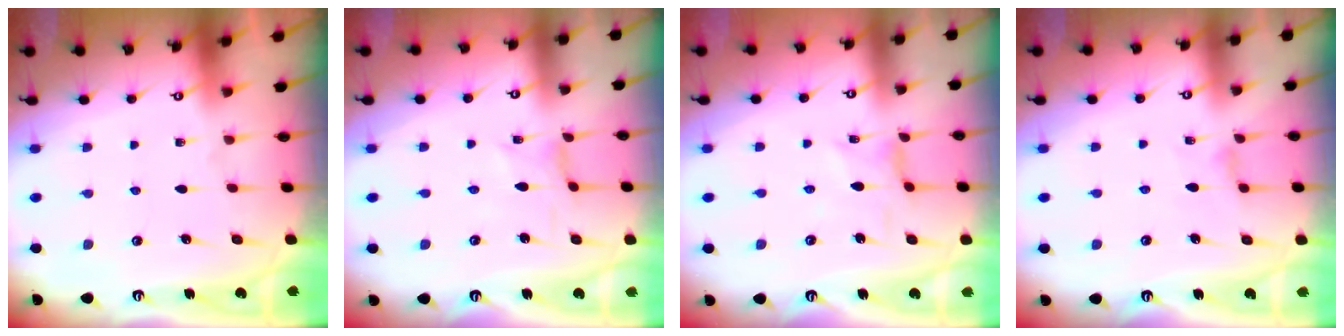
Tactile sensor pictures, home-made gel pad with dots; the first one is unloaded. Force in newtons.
{"total": 0.0}
{"total": 1.6, "press": 1.5, "slide": 0.5}
{"total": 2.3, "press": 2.2, "slide": 0.5}